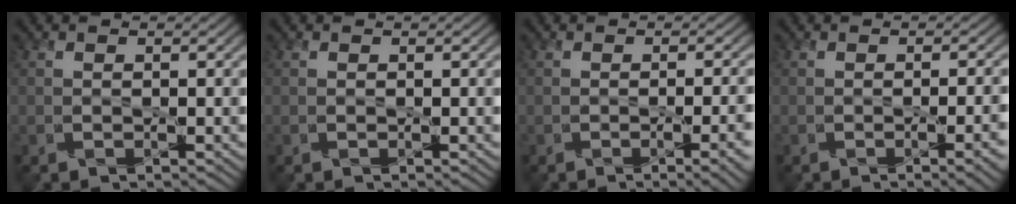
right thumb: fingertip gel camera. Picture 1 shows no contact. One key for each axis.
{"total": 0.0}
{"total": 4.1, "fx": -1.4, "fy": 0.9, "fz": 3.7, "tx": -0.049, "ty": -0.009, "tz": -0.014}
{"total": 3.4, "fx": -1.2, "fy": 0.8, "fz": 3.1, "tx": -0.042, "ty": -0.008, "tz": -0.013}